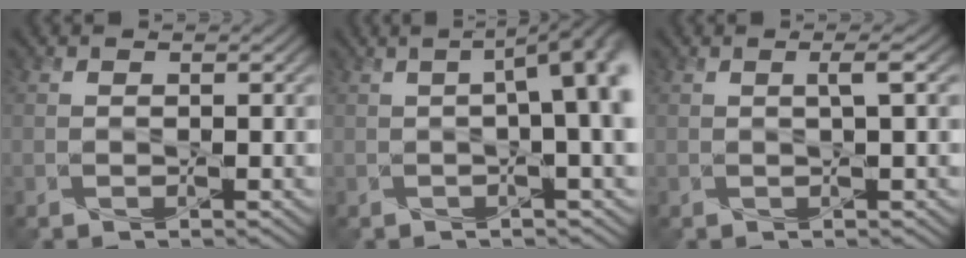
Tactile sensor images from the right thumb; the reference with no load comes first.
{"total": 11.3, "force": [1.2, 3.7, 10.6], "torque": [-0.142, 0.020, 0.011]}
{"total": 1.5, "force": [0.1, -0.3, 1.5], "torque": [-0.027, 0.005, -0.001]}